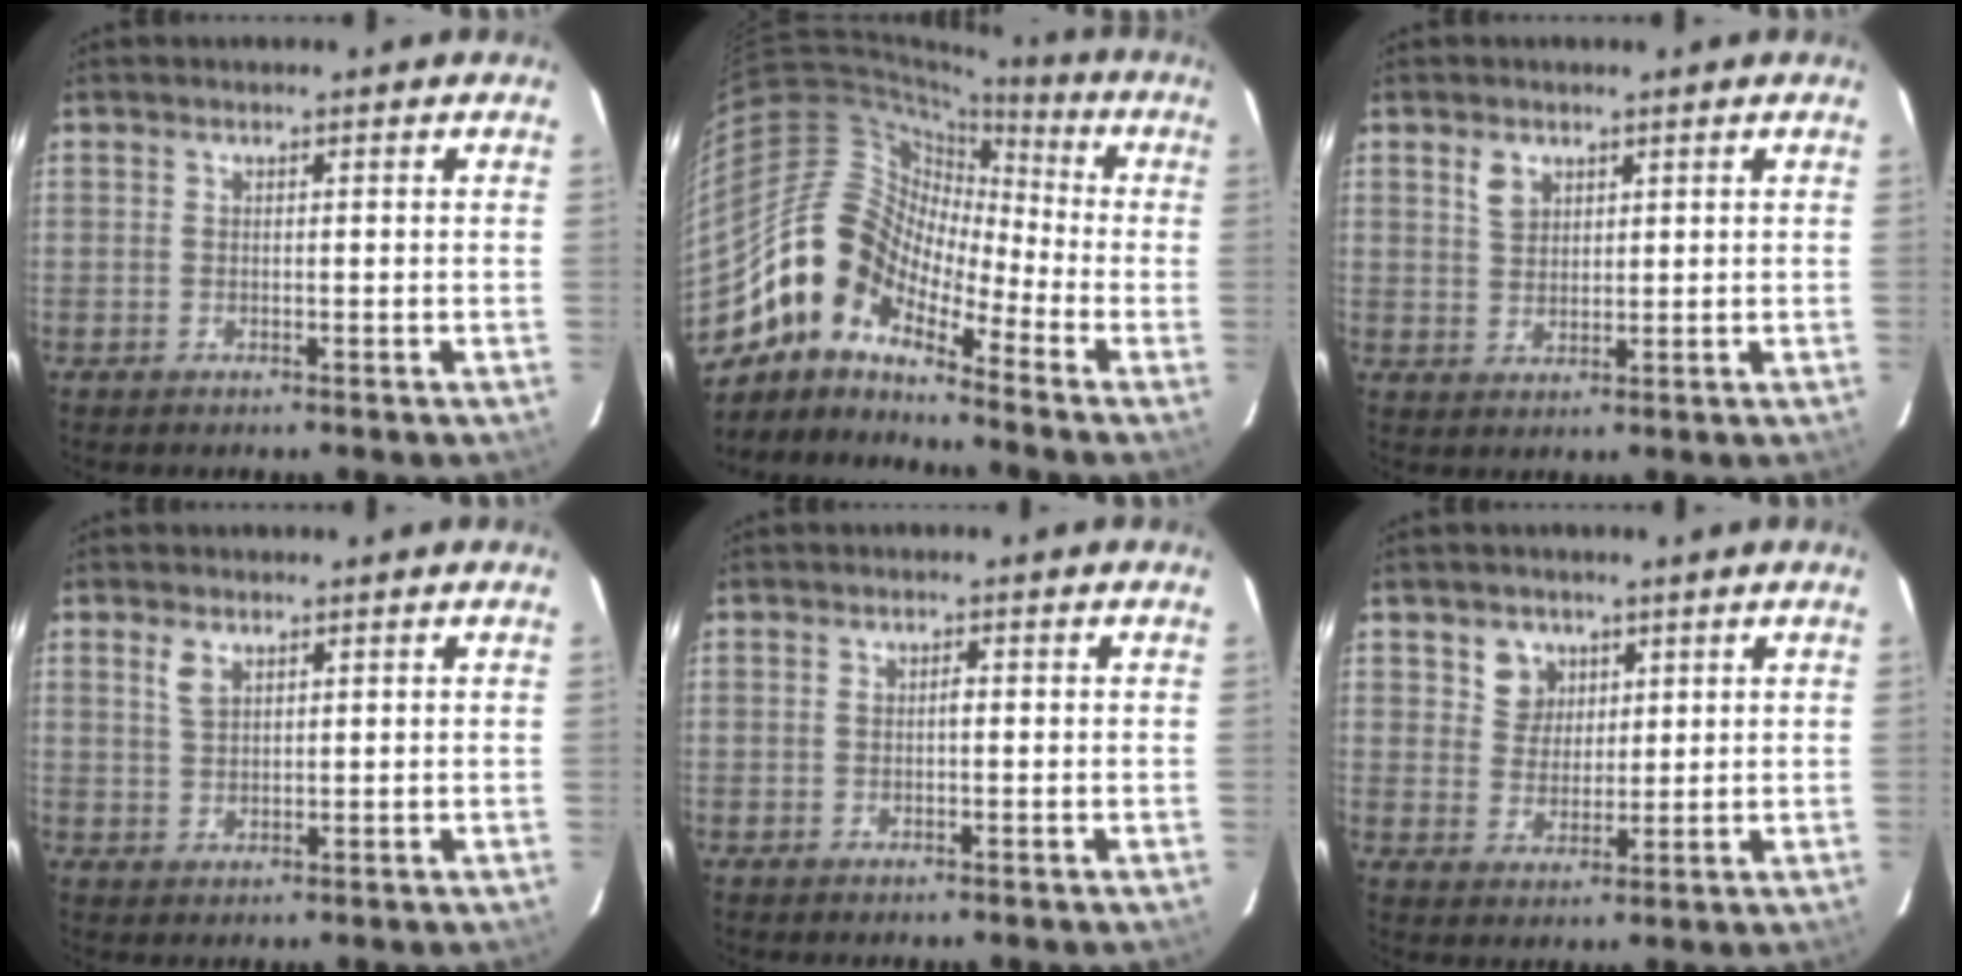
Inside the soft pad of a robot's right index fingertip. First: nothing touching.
{"total": 12.7, "force": [-9.0, 6.0, 6.7], "torque": [-0.111, 0.020, -0.196]}
{"total": 3.5, "force": [1.8, 2.4, 1.7], "torque": [-0.026, 0.007, 0.037]}
{"total": 2.8, "force": [1.6, 1.5, 1.8], "torque": [-0.035, 0.003, 0.033]}
{"total": 0.9, "force": [-0.1, 0.4, 0.7], "torque": [-0.013, 0.005, -0.003]}
{"total": 5.0, "force": [2.6, 4.2, 0.9], "torque": [-0.009, 0.011, 0.052]}